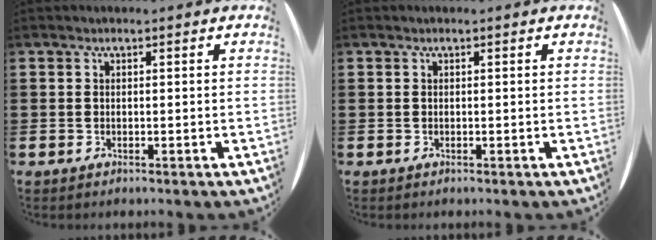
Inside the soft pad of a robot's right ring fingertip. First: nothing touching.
{"total": 0.0}